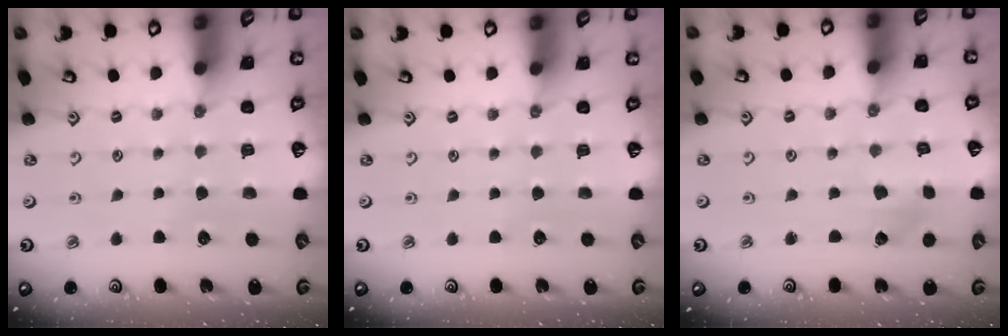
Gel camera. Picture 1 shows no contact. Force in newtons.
{"total": 0.0}
{"total": 0.8, "press": 0.8, "slide": 0.2}